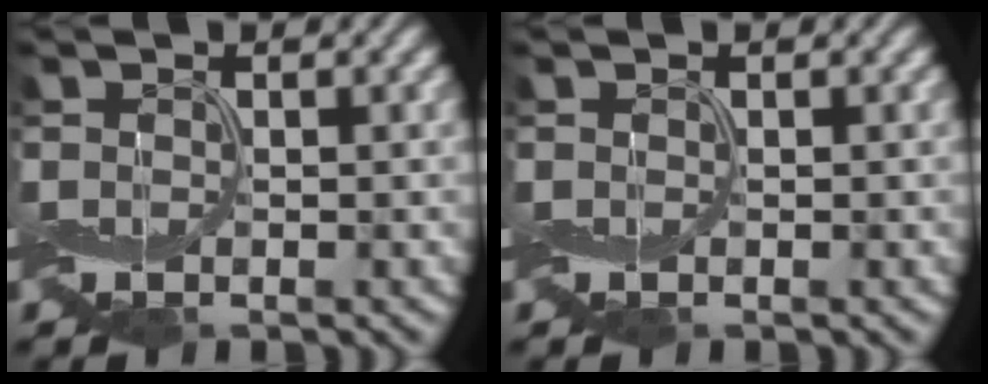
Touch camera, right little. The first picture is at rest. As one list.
[{"total": 0.0}]